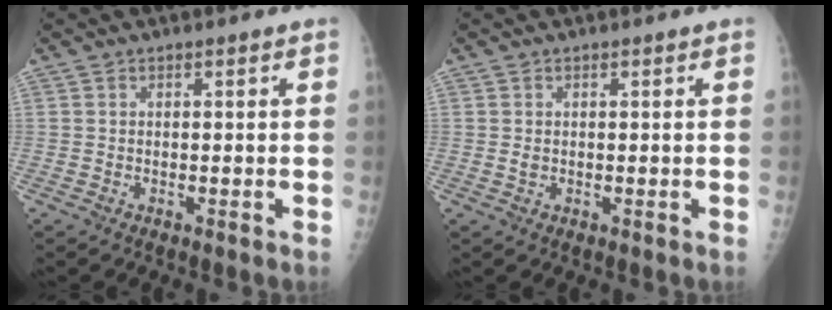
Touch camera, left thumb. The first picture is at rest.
{"total": 0.9, "force": [0.1, 0.7, 0.5], "torque": [-0.007, -0.001, 0.005]}